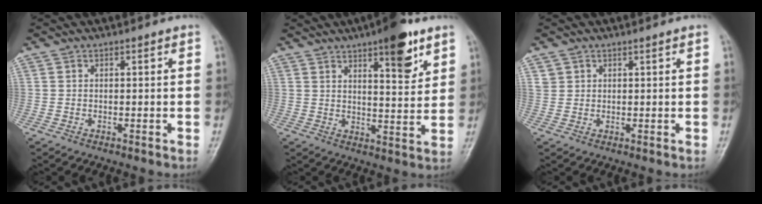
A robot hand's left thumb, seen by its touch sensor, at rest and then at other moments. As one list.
[{"total": 10.5, "force": [6.2, 3.1, 7.9], "torque": [-0.091, -0.032, 0.086]}, {"total": 1.4, "force": [0.8, 1.1, 0.2], "torque": [0.011, -0.003, 0.013]}]